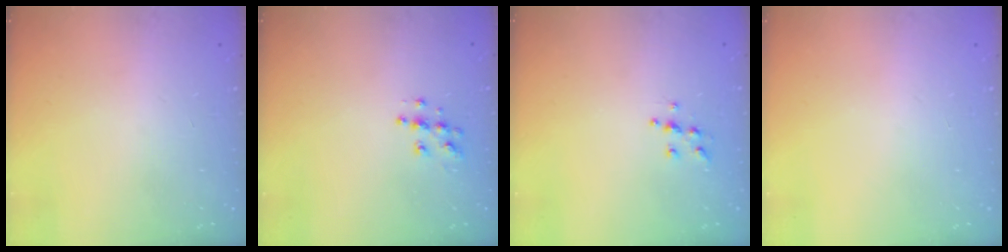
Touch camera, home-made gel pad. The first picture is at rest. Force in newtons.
{"total": 7.6, "press": 7.6, "slide": 0.4}
{"total": 5.9, "press": 5.9, "slide": 0.5}
{"total": 0.0}